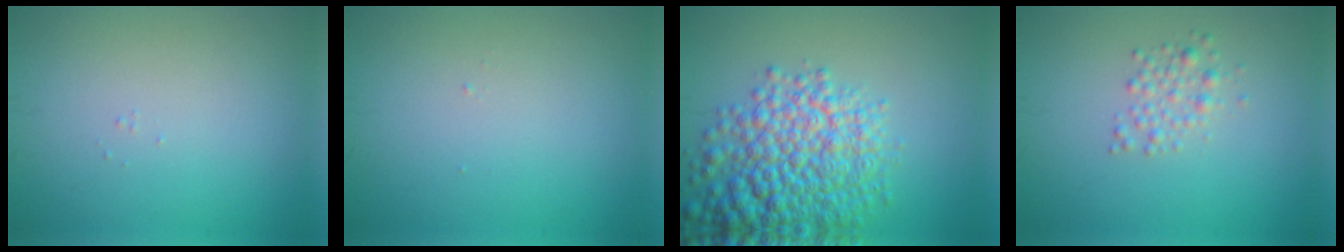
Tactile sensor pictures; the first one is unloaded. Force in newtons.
{"total": 0.0}
{"total": 8.6, "press": 8.6, "slide": 0.3}
{"total": 1.7, "press": 1.7, "slide": 0.0}